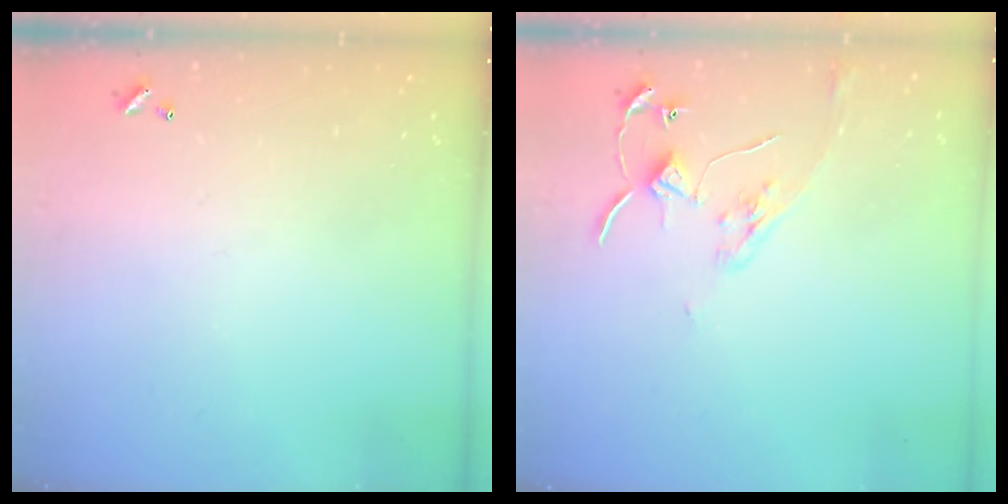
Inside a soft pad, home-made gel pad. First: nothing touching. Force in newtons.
{"total": 7.8, "press": 7.8, "slide": 0.3}